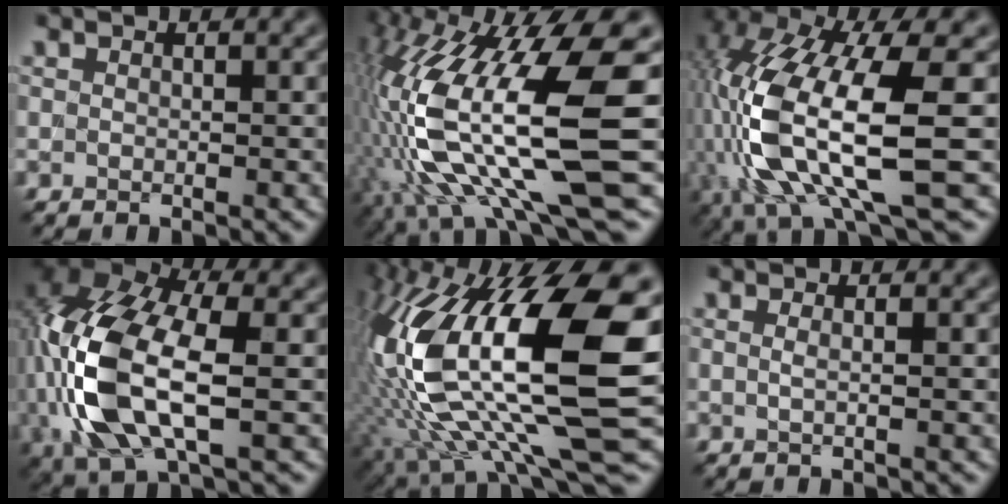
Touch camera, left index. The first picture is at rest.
{"total": 14.9, "force": [-1.1, 3.7, 14.4], "torque": [-0.292, -0.004, -0.002]}
{"total": 13.6, "force": [-2.4, 5.0, 12.4], "torque": [-0.274, -0.018, -0.037]}
{"total": 12.0, "force": [-1.2, 6.0, 10.4], "torque": [-0.231, 0.003, -0.032]}
{"total": 17.2, "force": [-0.5, 6.5, 15.9], "torque": [-0.325, 0.013, -0.004]}
{"total": 0.9, "force": [0.1, 0.3, 0.9], "torque": [-0.013, -0.001, -0.004]}